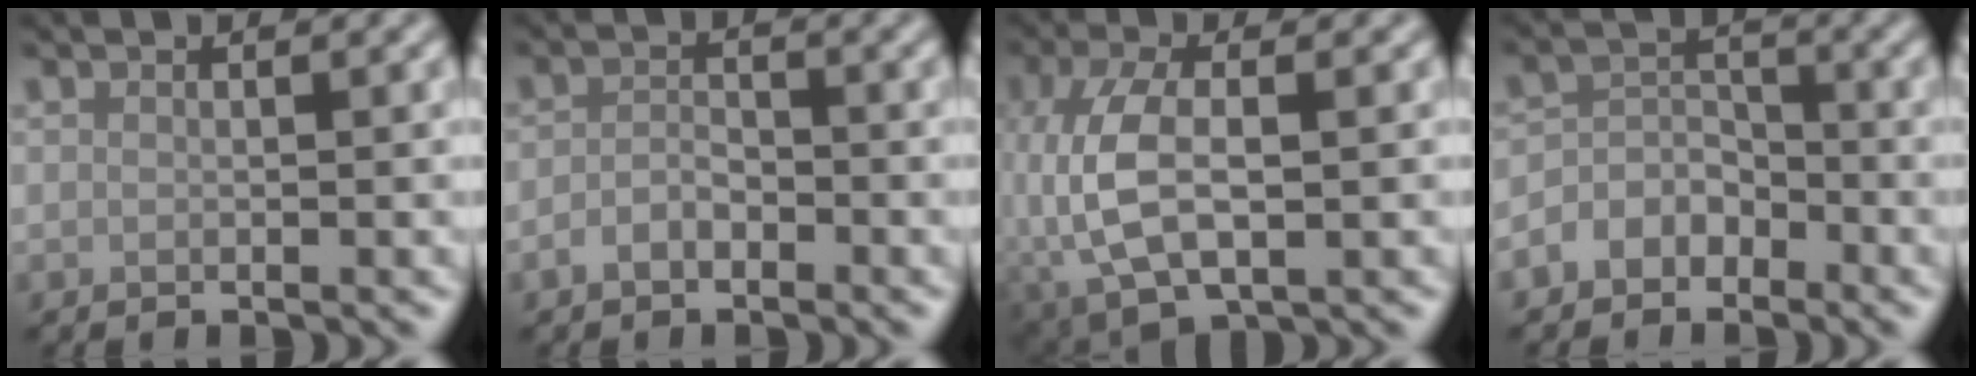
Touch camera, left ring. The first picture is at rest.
{"total": 1.8, "force": [-1.0, 1.1, 1.1], "torque": [-0.024, 0.003, -0.023]}
{"total": 6.8, "force": [-1.3, 3.5, 5.7], "torque": [-0.130, -0.001, -0.023]}
{"total": 3.2, "force": [-2.1, 2.3, 0.8], "torque": [0.012, 0.015, -0.055]}